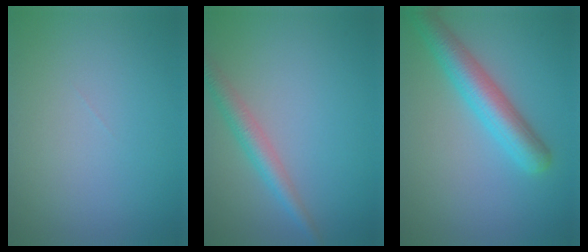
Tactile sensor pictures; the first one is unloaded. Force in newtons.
{"total": 2.9, "press": 2.9, "slide": 0.1}
{"total": 5.0, "press": 5.0, "slide": 0.3}